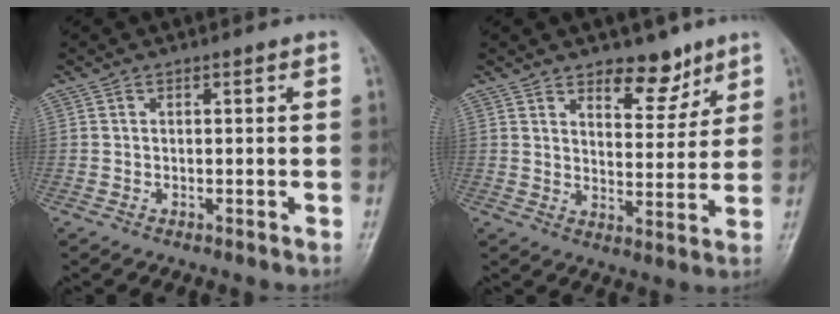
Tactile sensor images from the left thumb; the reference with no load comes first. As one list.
[{"total": 7.9, "force": [5.6, 3.9, 4.1], "torque": [-0.026, -0.039, 0.085]}]